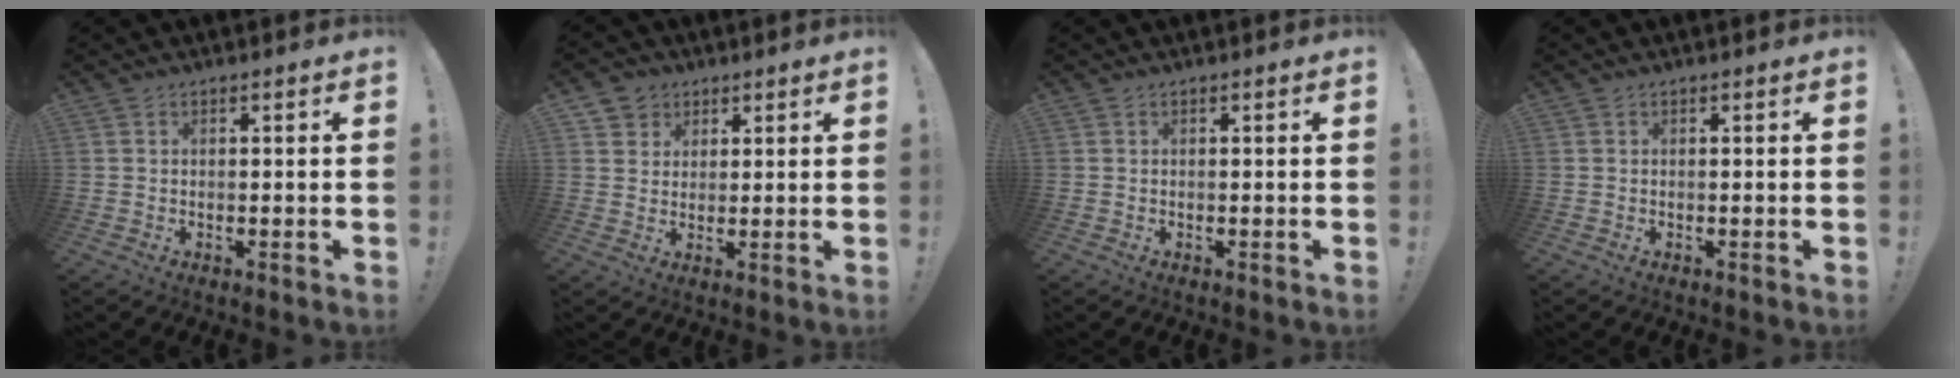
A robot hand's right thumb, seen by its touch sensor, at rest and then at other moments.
{"total": 4.7, "force": [2.3, 4.0, 0.3], "torque": [0.000, -0.016, 0.044]}
{"total": 0.0}
{"total": 0.0}